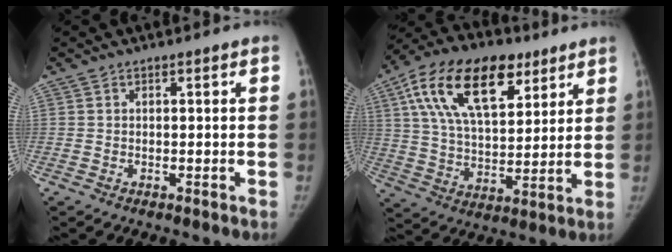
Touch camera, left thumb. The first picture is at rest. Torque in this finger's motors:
{"motor_torque": [0.39, 0.62, 2.04, -0.71, 0.19]}